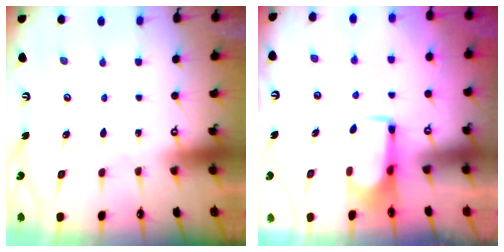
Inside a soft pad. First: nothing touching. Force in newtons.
{"total": 1.6, "press": 1.4, "slide": 0.6}